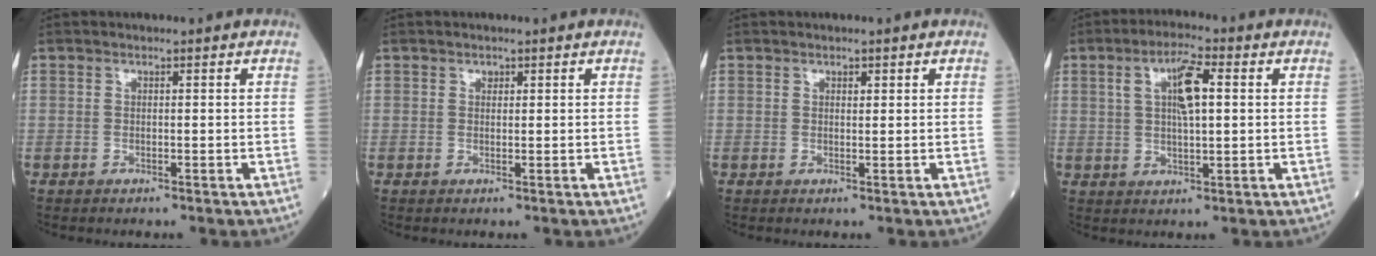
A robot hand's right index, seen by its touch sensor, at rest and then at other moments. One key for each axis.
{"total": 0.6, "fx": 0.4, "fy": 0.5, "fz": 0.2, "tx": -0.001, "ty": -0.002, "tz": 0.004}
{"total": 0.9, "fx": 0.5, "fy": 0.4, "fz": 0.6, "tx": -0.008, "ty": -0.001, "tz": 0.008}
{"total": 6.8, "fx": 1.6, "fy": 1.5, "fz": 6.4, "tx": -0.118, "ty": 0.011, "tz": 0.029}